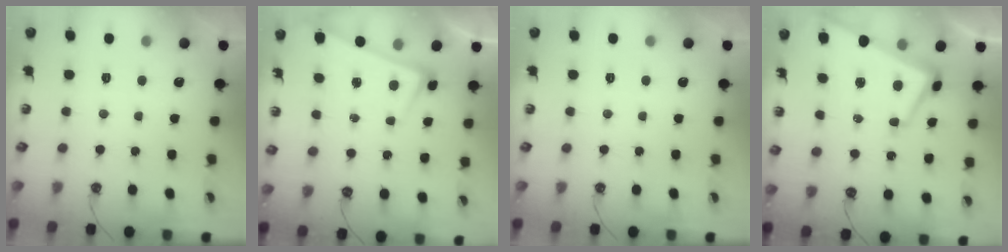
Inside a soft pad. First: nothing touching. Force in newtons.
{"total": 0.8, "press": 0.7, "slide": 0.5}
{"total": 0.0}
{"total": 1.6, "press": 1.2, "slide": 1.1}